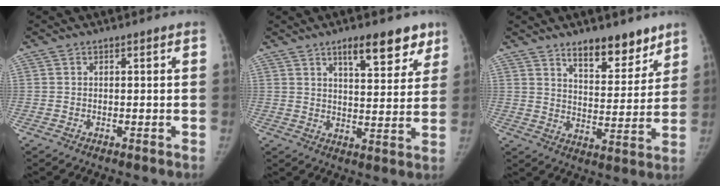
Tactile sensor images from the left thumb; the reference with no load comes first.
{"total": 10.6, "force": [7.0, 4.0, 6.9], "torque": [-0.061, -0.038, 0.103]}
{"total": 11.4, "force": [8.4, 4.6, 6.2], "torque": [-0.055, -0.061, 0.134]}